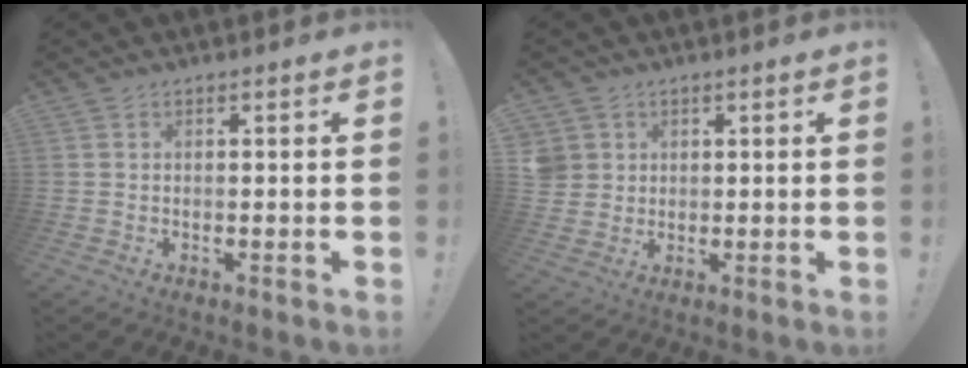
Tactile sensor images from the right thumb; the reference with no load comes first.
{"total": 4.4, "force": [1.8, 4.0, 0.7], "torque": [-0.010, -0.007, 0.037]}